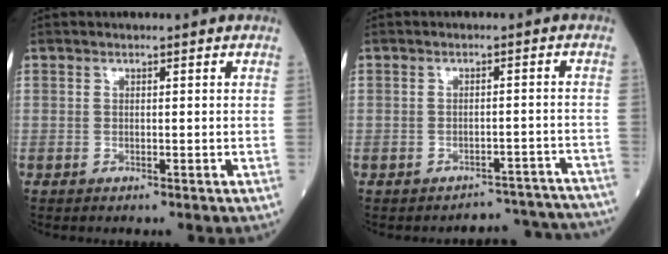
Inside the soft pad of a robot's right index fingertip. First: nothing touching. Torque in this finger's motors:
{"motor_torque": [-0.32, -0.26, -0.89, -0.21]}